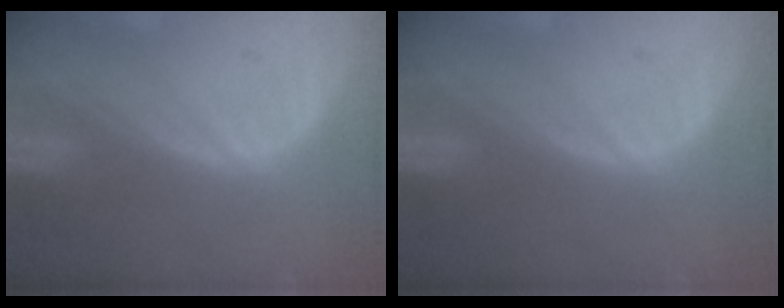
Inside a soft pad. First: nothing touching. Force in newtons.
{"total": 0.0}